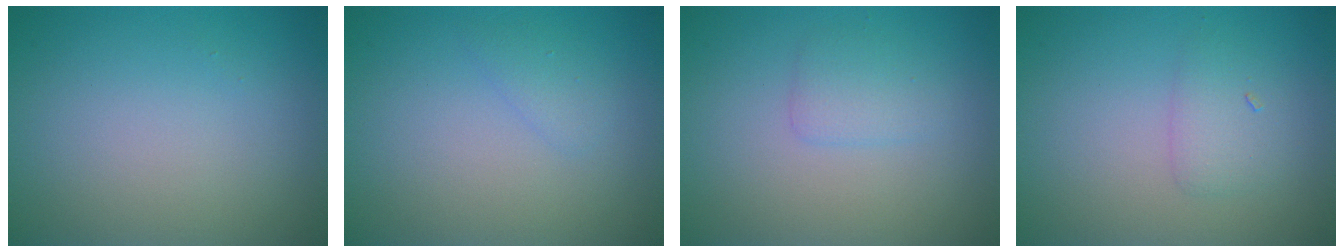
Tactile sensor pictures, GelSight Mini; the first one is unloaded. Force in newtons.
{"total": 1.1, "press": 1.1, "slide": 0.0}
{"total": 1.6, "press": 1.6, "slide": 0.0}
{"total": 1.7, "press": 1.7, "slide": 0.1}